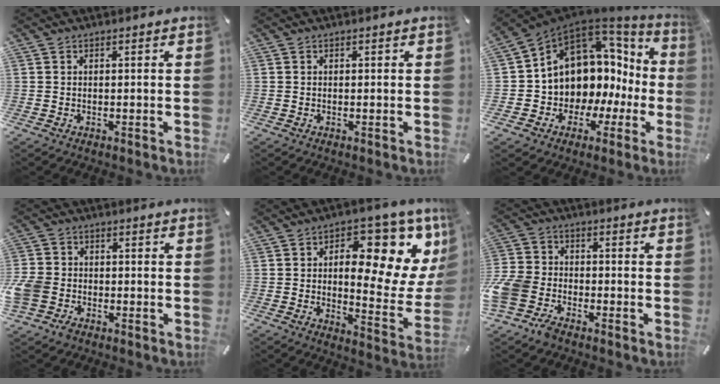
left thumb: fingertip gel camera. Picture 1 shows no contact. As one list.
[{"total": 0.0}, {"total": 11.7, "force": [3.3, 10.3, 4.5], "torque": [-0.079, -0.059, 0.077]}, {"total": 5.8, "force": [-2.4, 4.7, 2.4], "torque": [-0.066, 0.012, -0.045]}, {"total": 16.8, "force": [6.8, 7.3, 13.5], "torque": [-0.158, -0.077, 0.098]}, {"total": 9.0, "force": [-5.8, 5.9, 3.5], "torque": [-0.083, 0.035, -0.113]}]